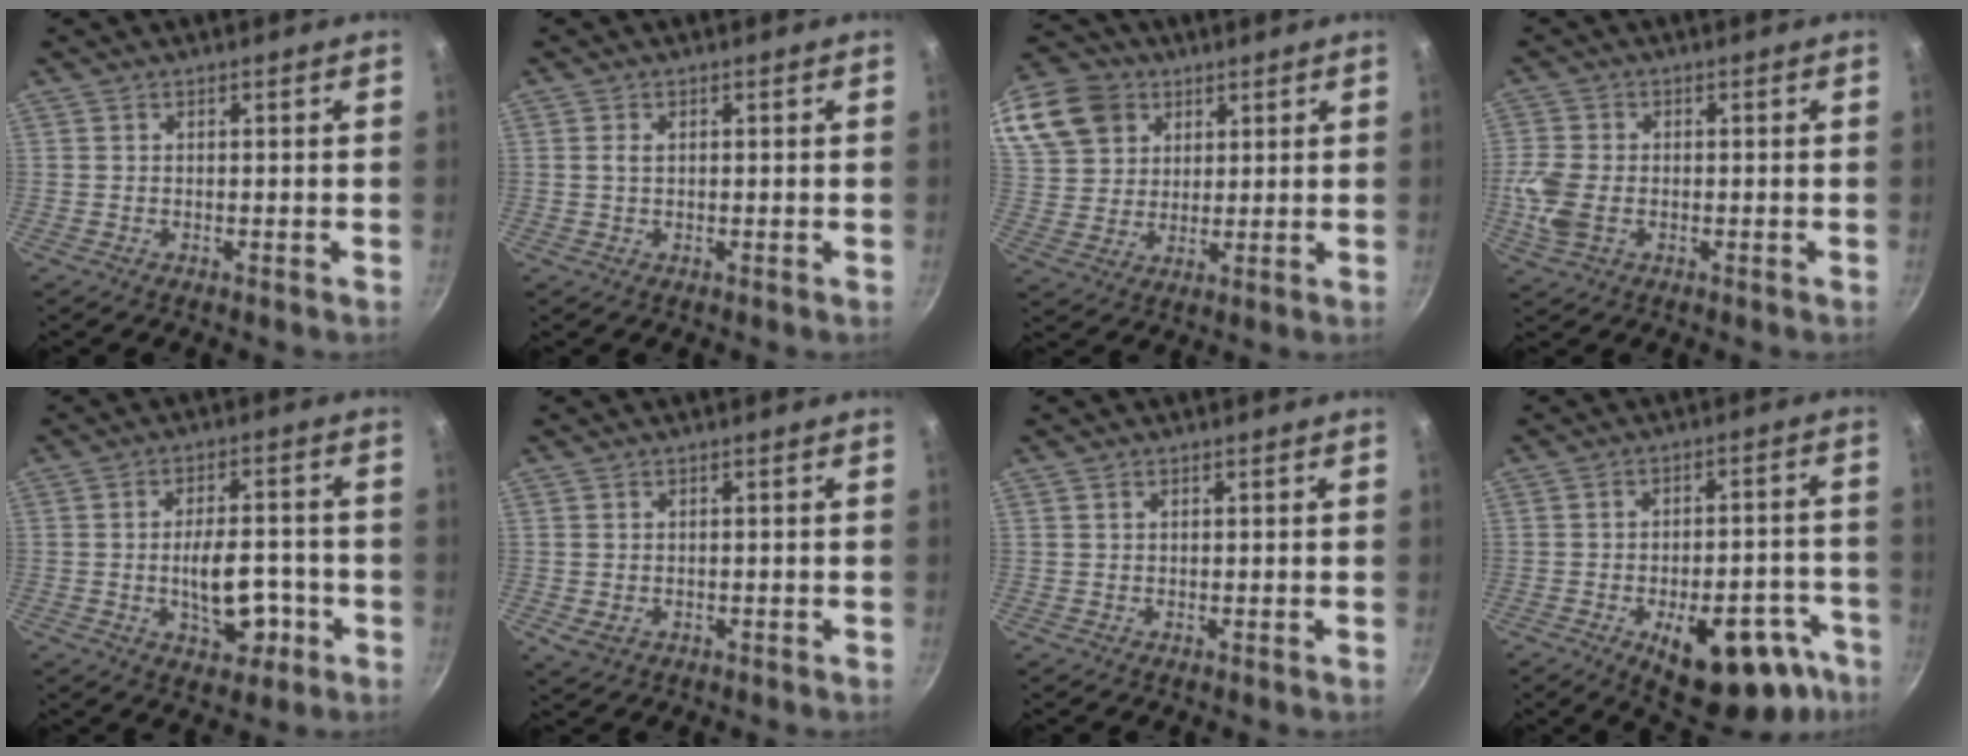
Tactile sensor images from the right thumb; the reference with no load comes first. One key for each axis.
{"total": 1.2, "fx": 0.2, "fy": 0.8, "fz": 0.9, "tx": -0.017, "ty": 0.003, "tz": 0.002}
{"total": 19.2, "fx": 9.3, "fy": 14.7, "fz": 8.1, "tx": -0.185, "ty": 0.015, "tz": 0.178}
{"total": 6.7, "fx": -1.4, "fy": 4.5, "fz": 4.7, "tx": -0.107, "ty": 0.002, "tz": -0.032}
{"total": 10.0, "fx": -2.6, "fy": 5.5, "fz": 7.9, "tx": -0.090, "ty": 0.016, "tz": -0.032}
{"total": 2.1, "fx": -0.2, "fy": 1.7, "fz": 1.3, "tx": -0.022, "ty": -0.004, "tz": 0.001}
{"total": 0.6, "fx": 0.4, "fy": 0.3, "fz": 0.3, "tx": -0.004, "ty": 0.002, "tz": 0.006}
{"total": 19.6, "fx": -9.6, "fy": 9.6, "fz": 14.0, "tx": -0.120, "ty": 0.037, "tz": -0.118}